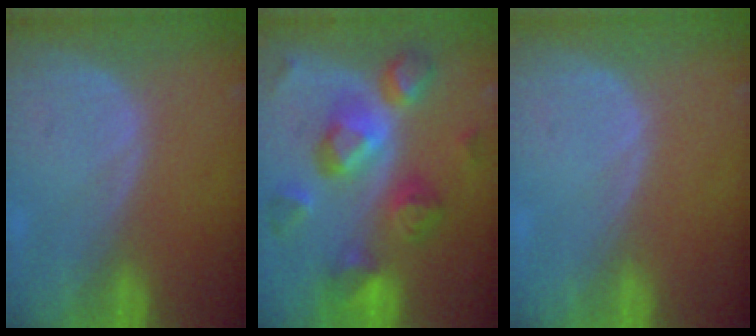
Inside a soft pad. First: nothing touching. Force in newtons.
{"total": 11.4, "press": 11.4, "slide": 1.0}
{"total": 0.0}